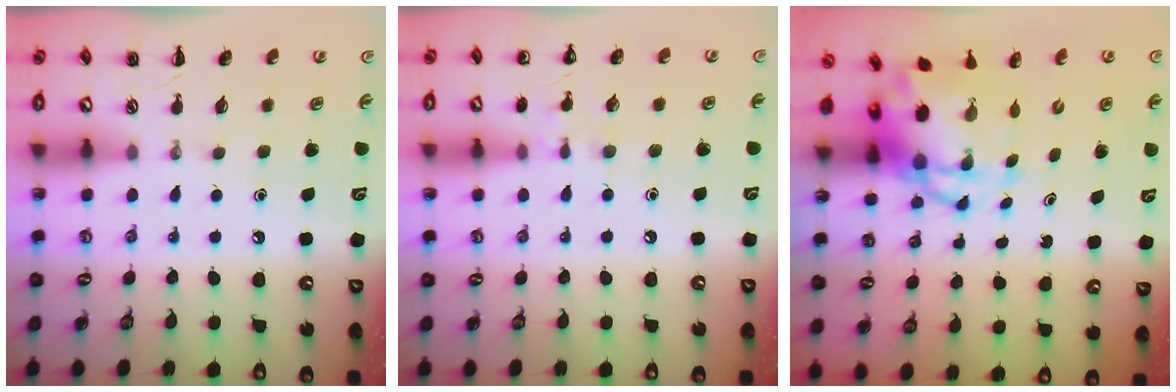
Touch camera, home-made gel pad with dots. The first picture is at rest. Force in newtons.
{"total": 6.2, "press": 5.9, "slide": 2.0}
{"total": 6.4, "press": 6.1, "slide": 1.9}